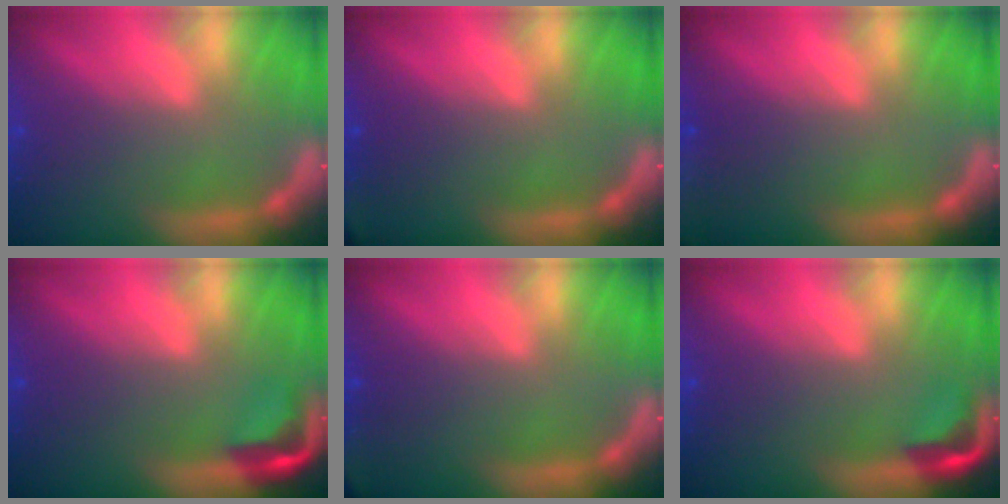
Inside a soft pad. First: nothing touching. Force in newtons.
{"total": 1.9}
{"total": 8.0}
{"total": 3.5}
{"total": 2.4}
{"total": 2.9}